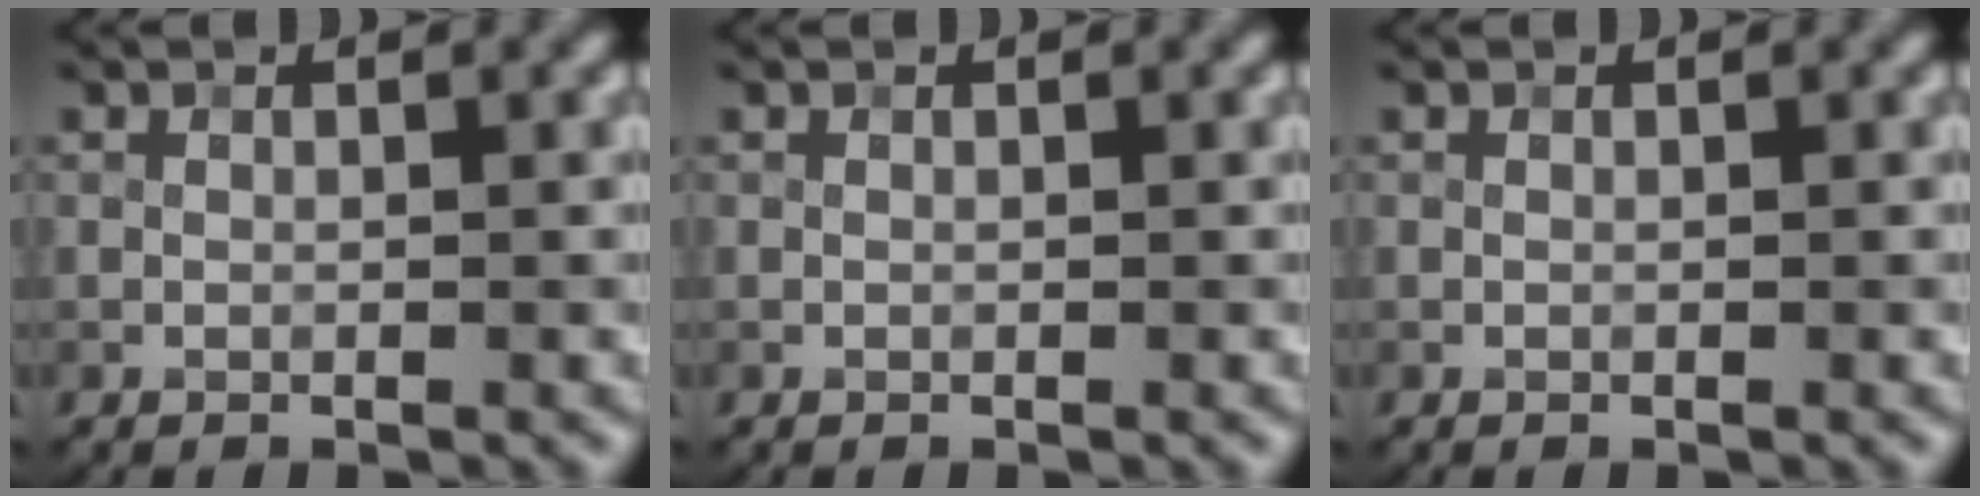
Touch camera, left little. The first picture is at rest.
{"total": 0.0}
{"total": 0.0}